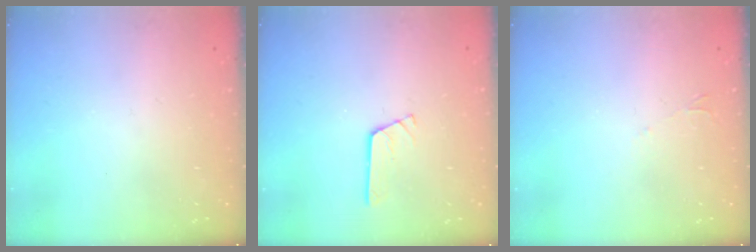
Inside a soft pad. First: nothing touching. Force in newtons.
{"total": 2.9, "press": 2.8, "slide": 0.3}
{"total": 2.2, "press": 2.2, "slide": 0.4}